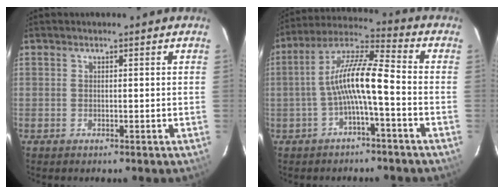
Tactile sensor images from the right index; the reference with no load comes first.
{"total": 10.1, "force": [-2.6, 1.3, 9.7], "torque": [-0.205, 0.021, -0.051]}